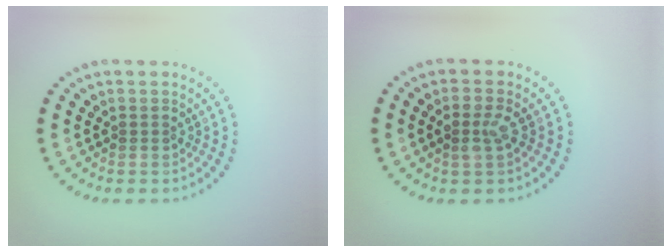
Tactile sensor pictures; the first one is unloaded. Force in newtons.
{"total": 1.9, "press": 1.9, "slide": 0.5}